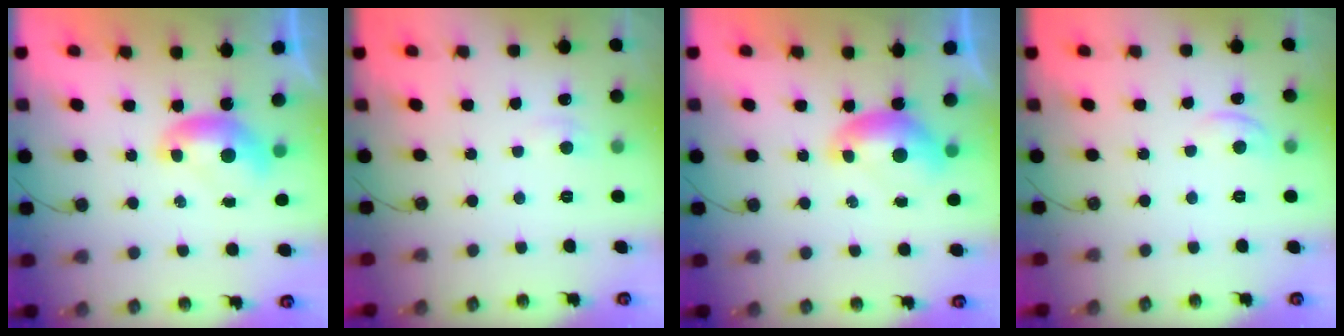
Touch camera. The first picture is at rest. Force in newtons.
{"total": 1.9, "press": 1.8, "slide": 0.4}
{"total": 0.6, "press": 0.5, "slide": 0.3}
{"total": 0.8, "press": 0.5, "slide": 0.7}